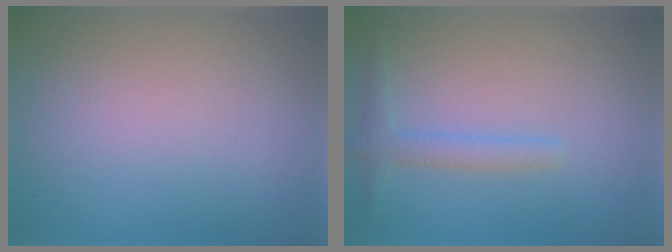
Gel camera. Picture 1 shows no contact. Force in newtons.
{"total": 1.4, "press": 1.4, "slide": 0.1}